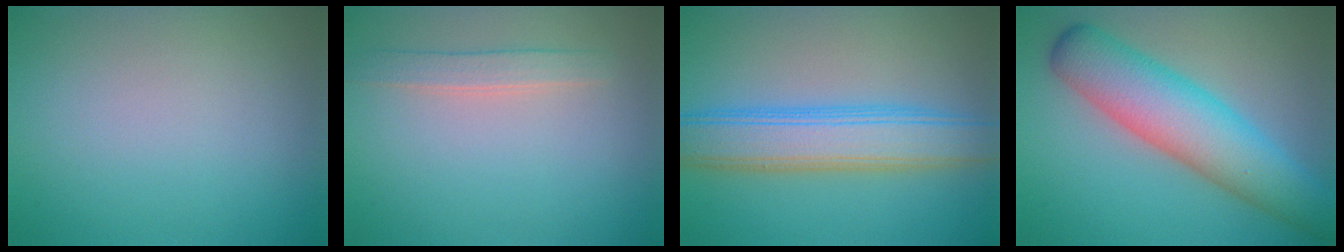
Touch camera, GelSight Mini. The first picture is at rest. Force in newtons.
{"total": 1.9, "press": 1.9, "slide": 0.3}
{"total": 6.6, "press": 6.6, "slide": 0.2}
{"total": 8.4, "press": 8.4, "slide": 0.1}